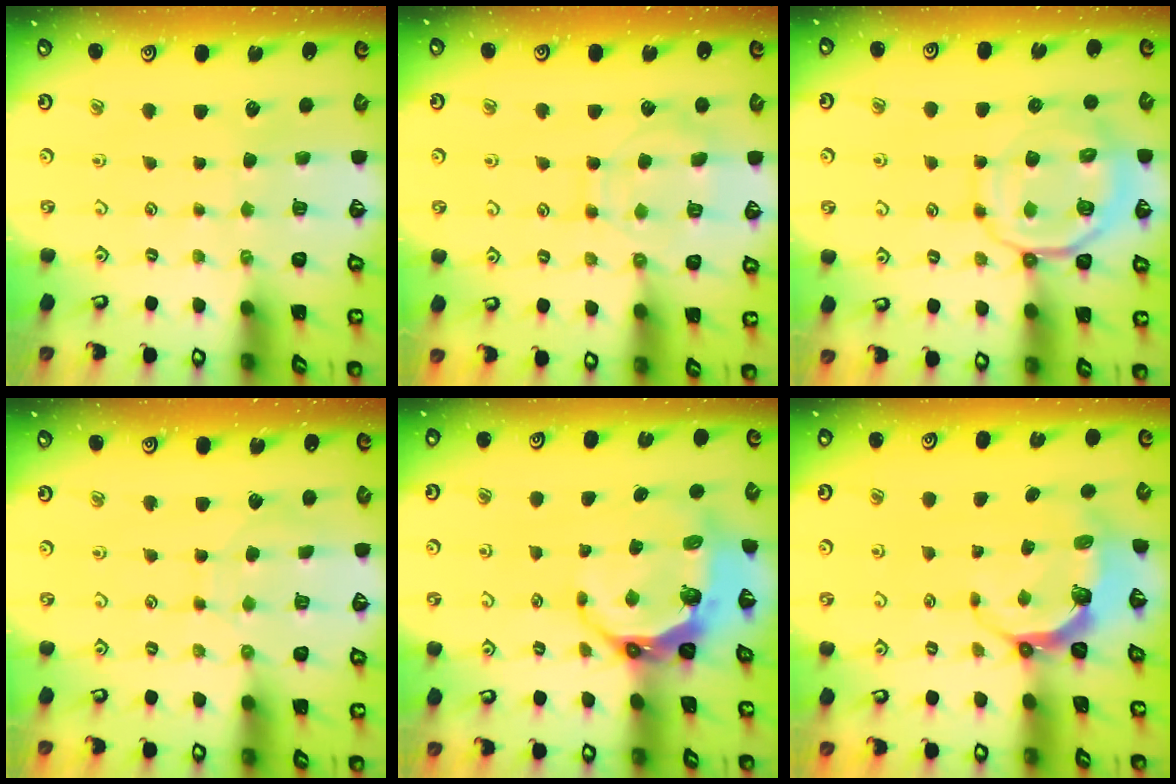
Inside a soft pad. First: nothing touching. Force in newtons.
{"total": 10.2, "press": 10.1, "slide": 0.8}
{"total": 12.1, "press": 12.0, "slide": 1.6}
{"total": 4.2, "press": 4.2, "slide": 0.5}
{"total": 9.6, "press": 8.7, "slide": 4.1}
{"total": 7.4, "press": 6.2, "slide": 4.1}